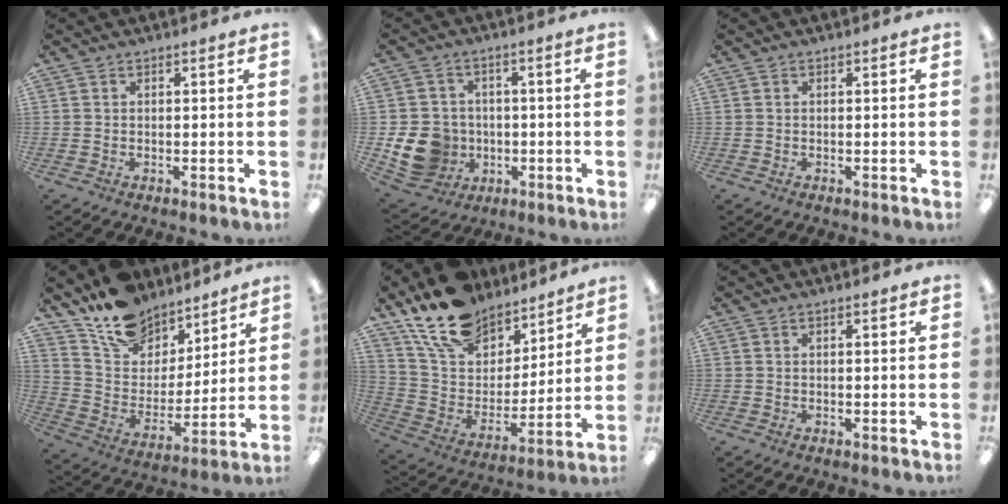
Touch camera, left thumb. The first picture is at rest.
{"total": 10.9, "force": [-2.2, 9.9, 4.0], "torque": [-0.109, 0.014, -0.031]}
{"total": 0.0}
{"total": 15.1, "force": [12.4, 8.1, 2.7], "torque": [-0.071, -0.095, 0.238]}
{"total": 17.8, "force": [14.1, 9.3, 5.6], "torque": [-0.127, -0.094, 0.262]}
{"total": 0.7, "force": [0.4, 0.0, 0.5], "torque": [-0.011, 0.000, 0.008]}